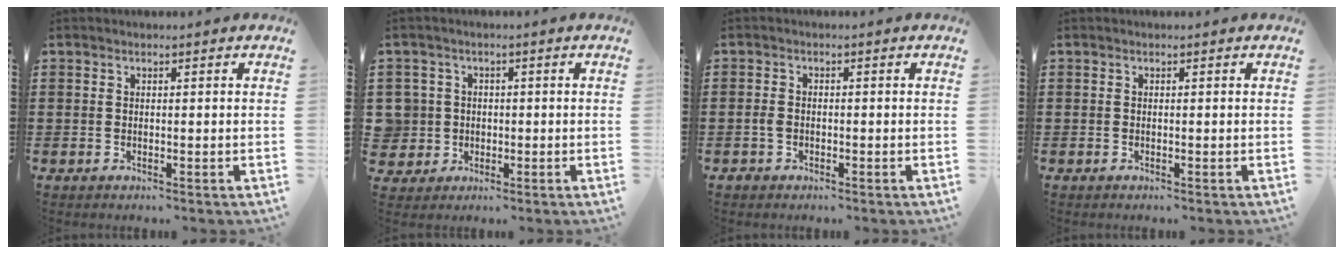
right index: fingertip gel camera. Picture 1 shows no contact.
{"total": 3.9, "force": [-0.2, 3.8, 0.3], "torque": [-0.035, 0.007, -0.006]}
{"total": 1.6, "force": [-0.6, 1.2, 0.9], "torque": [-0.029, -0.004, -0.014]}
{"total": 0.0}